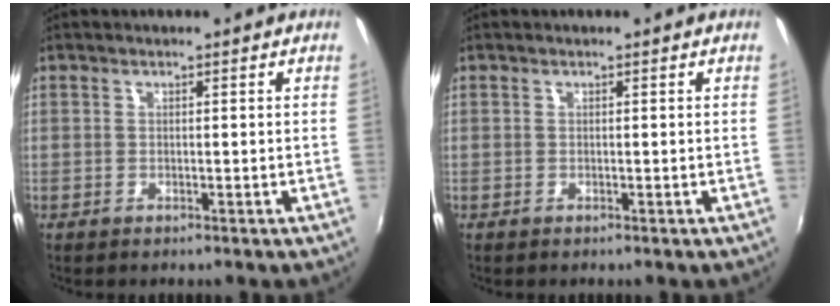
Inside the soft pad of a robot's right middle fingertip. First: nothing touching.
{"total": 0.0}